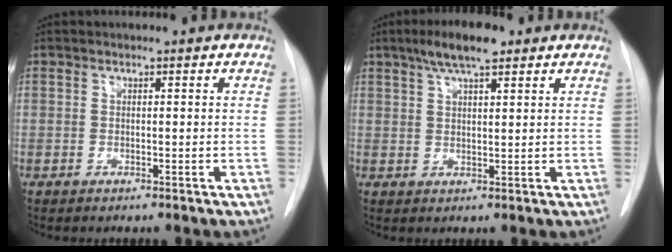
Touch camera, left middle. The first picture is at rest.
{"total": 6.4, "force": [4.3, 1.3, 4.6], "torque": [-0.089, 0.011, 0.073]}